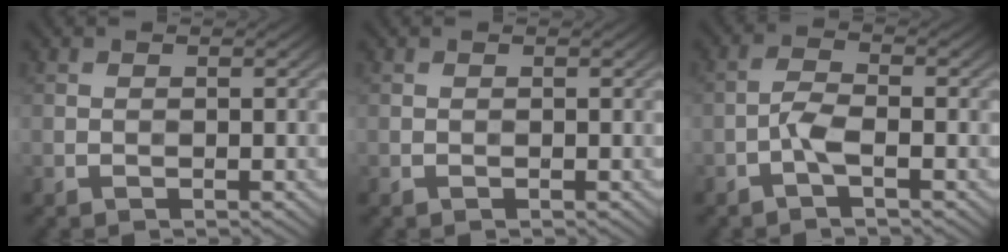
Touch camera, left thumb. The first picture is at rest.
{"total": 0.0}
{"total": 2.7, "force": [-1.3, 0.7, 2.3], "torque": [-0.055, 0.005, -0.033]}